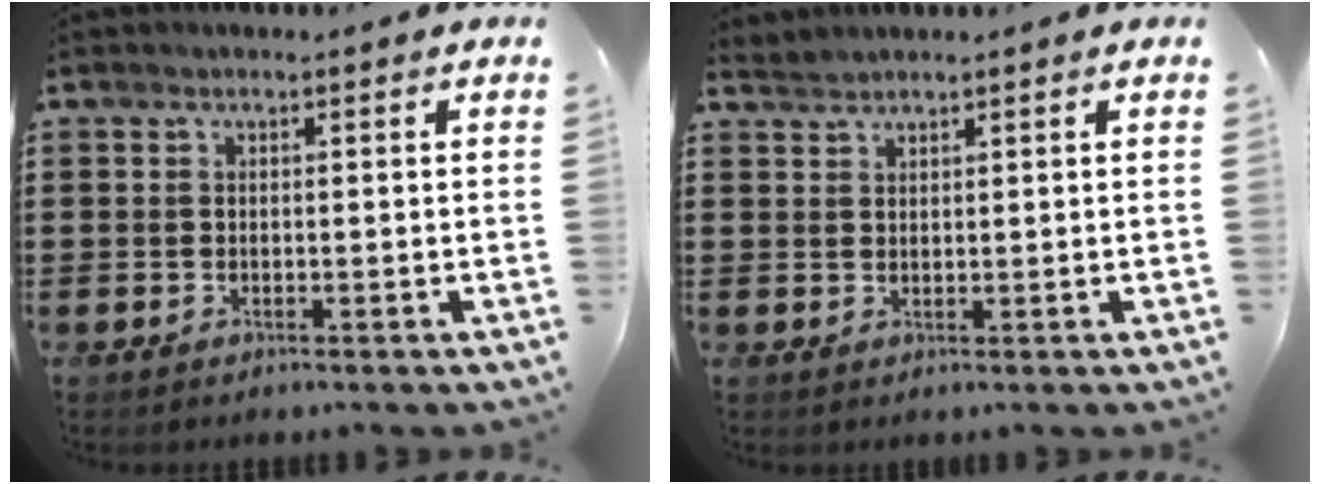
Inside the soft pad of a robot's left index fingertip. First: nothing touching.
{"total": 1.2, "force": [1.2, -0.2, -0.1], "torque": [-0.001, 0.000, 0.025]}